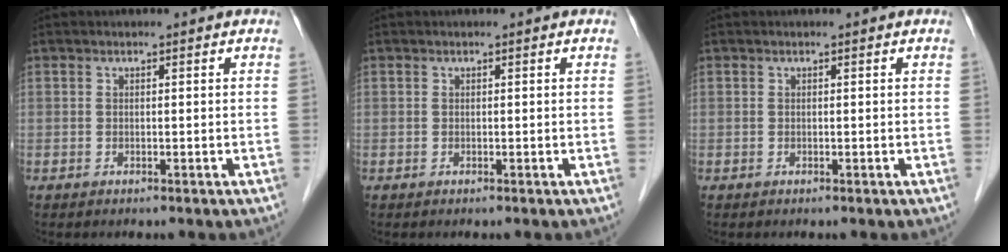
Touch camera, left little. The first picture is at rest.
{"total": 0.0}
{"total": 0.0}